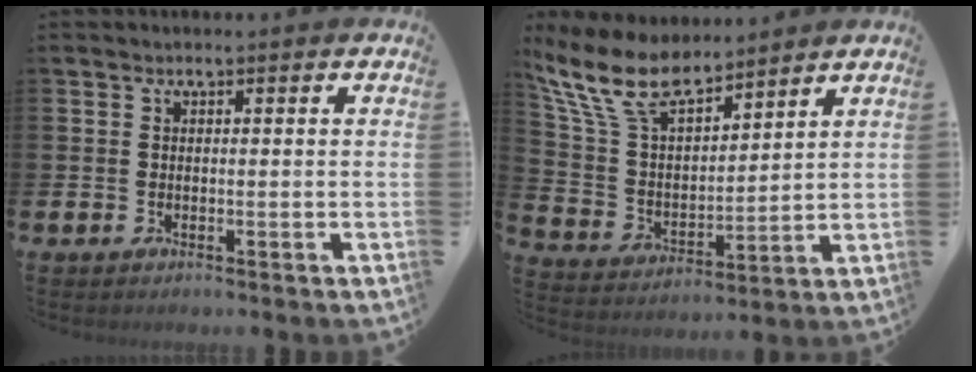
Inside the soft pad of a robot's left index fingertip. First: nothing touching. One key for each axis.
{"total": 10.3, "fx": 8.7, "fy": 3.5, "fz": 4.2, "tx": -0.124, "ty": -0.039, "tz": 0.160}